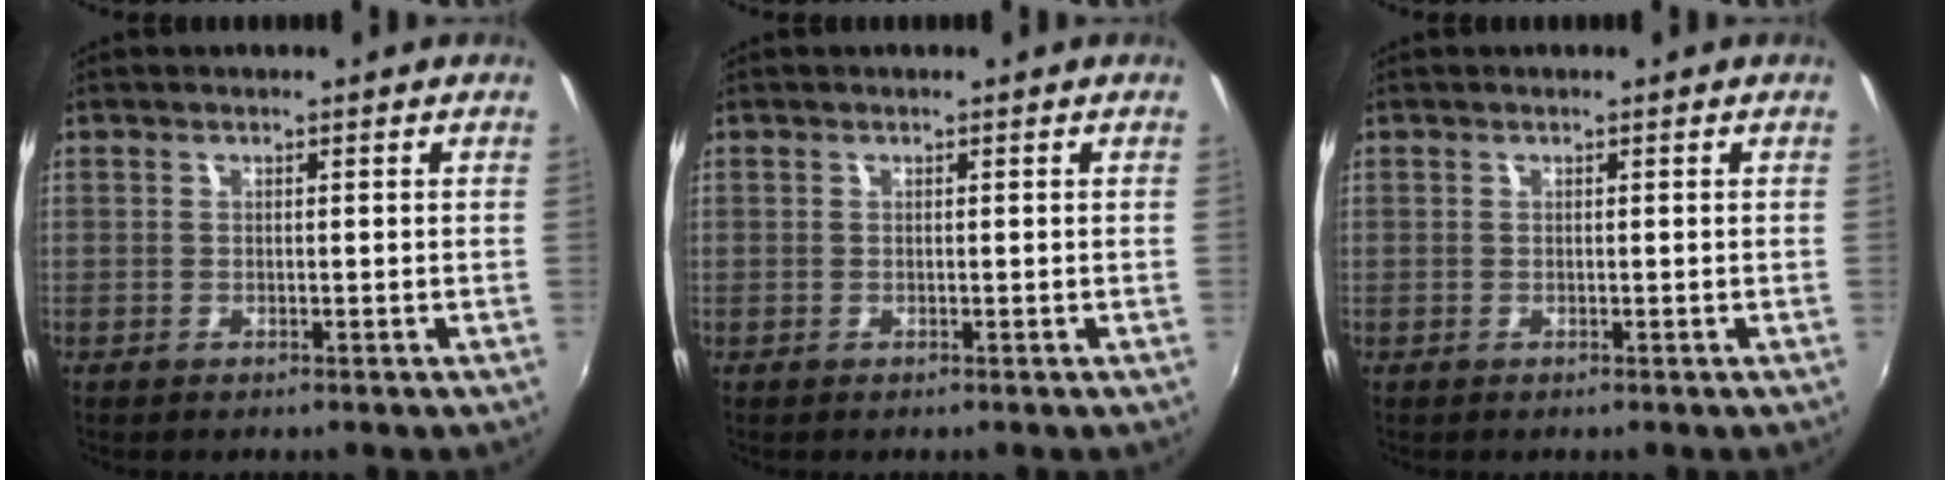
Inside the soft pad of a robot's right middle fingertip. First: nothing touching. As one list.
[{"total": 0.0}, {"total": 0.0}]